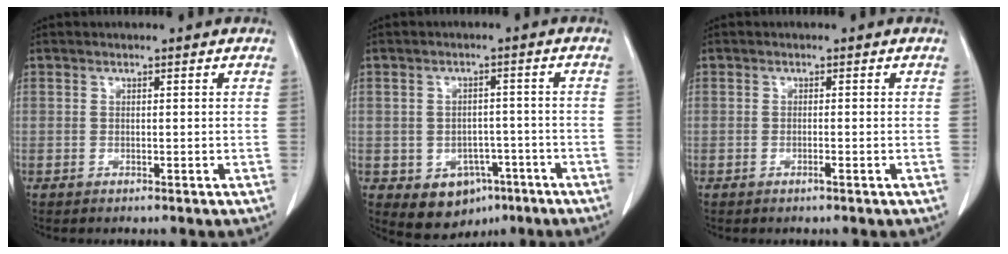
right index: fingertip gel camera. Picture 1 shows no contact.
{"total": 7.1, "force": [-3.4, 5.4, 3.1], "torque": [-0.039, 0.010, -0.038]}
{"total": 0.8, "force": [-0.5, -0.1, 0.6], "torque": [-0.013, 0.000, -0.007]}